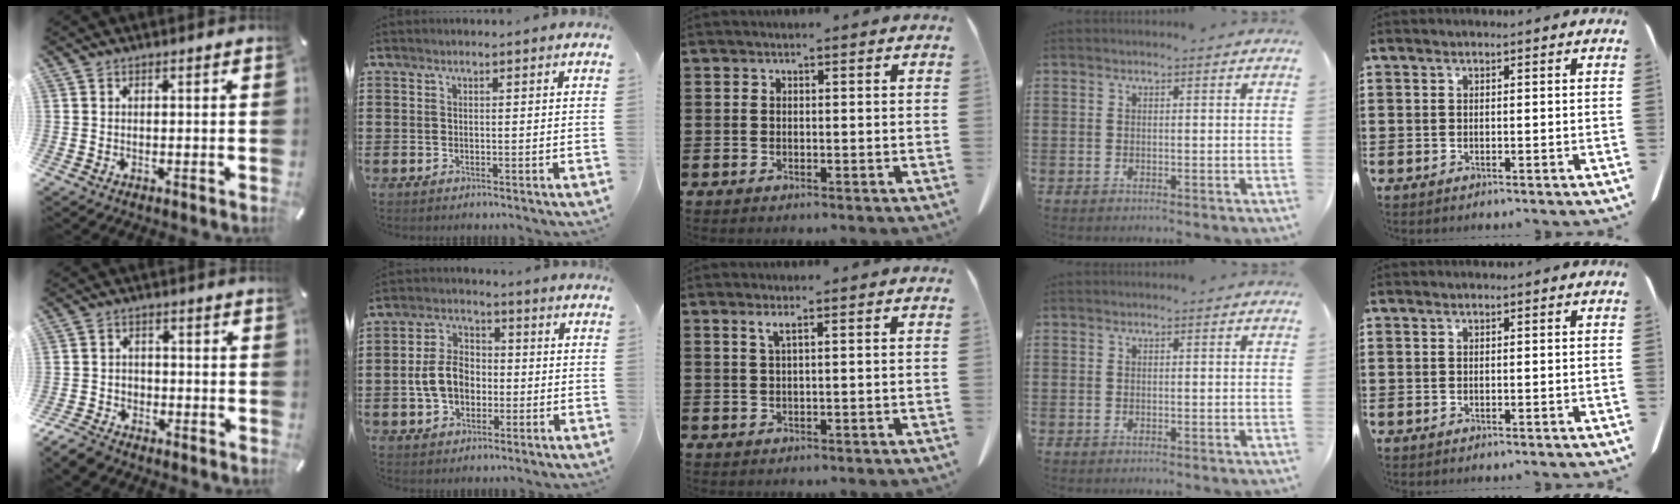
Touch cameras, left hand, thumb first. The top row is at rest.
{"thumb": {"total": 5.0, "force": [-3.6, 3.2, 1.1], "torque": [-0.027, 0.020, -0.071]}, "index": {"total": 7.2, "force": [-1.2, 5.1, 4.9], "torque": [-0.116, 0.008, -0.027]}, "middle": {"total": 1.5, "force": [0.7, -0.1, 1.4], "torque": [-0.028, -0.001, 0.013]}}